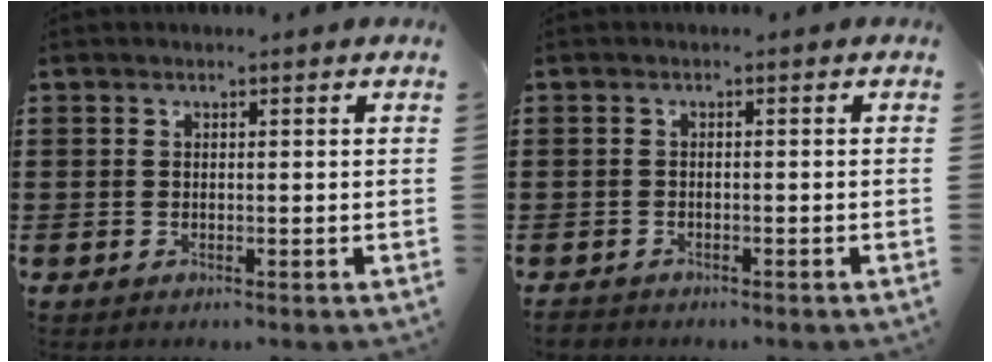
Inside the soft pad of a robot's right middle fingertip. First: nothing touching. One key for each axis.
{"total": 0.9, "fx": -0.8, "fy": 0.3, "fz": 0.0, "tx": -0.002, "ty": 0.000, "tz": -0.018}